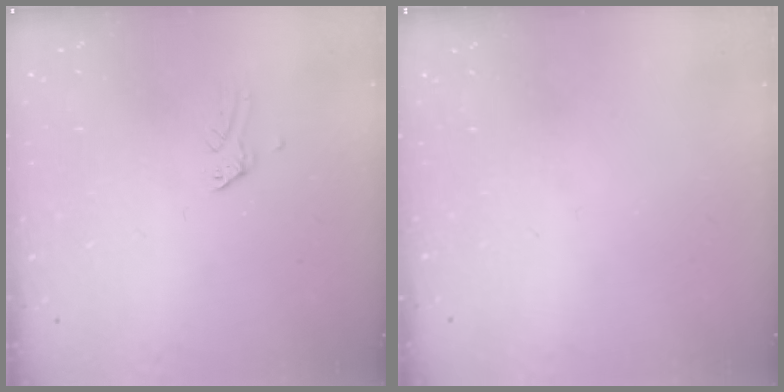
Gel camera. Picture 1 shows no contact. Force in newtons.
{"total": 0.0}